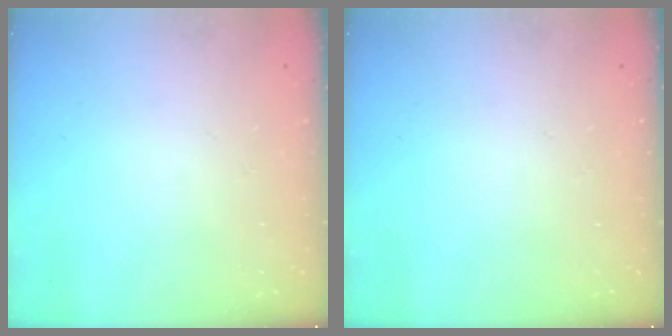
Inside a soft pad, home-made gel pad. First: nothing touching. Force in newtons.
{"total": 0.0}